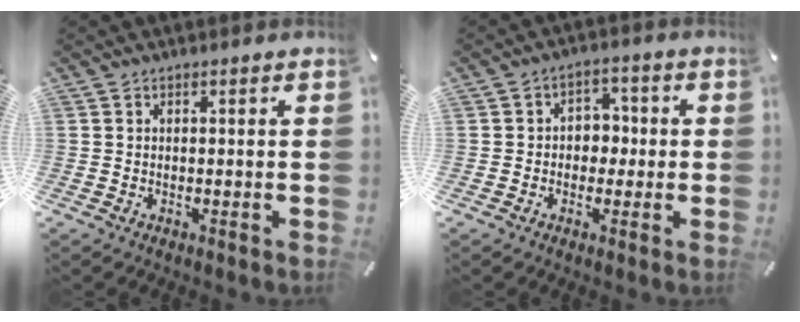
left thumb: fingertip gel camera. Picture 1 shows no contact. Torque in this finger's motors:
{"motor_torque": [0.72, 1.31, 0.53, -0.07, 0.05]}